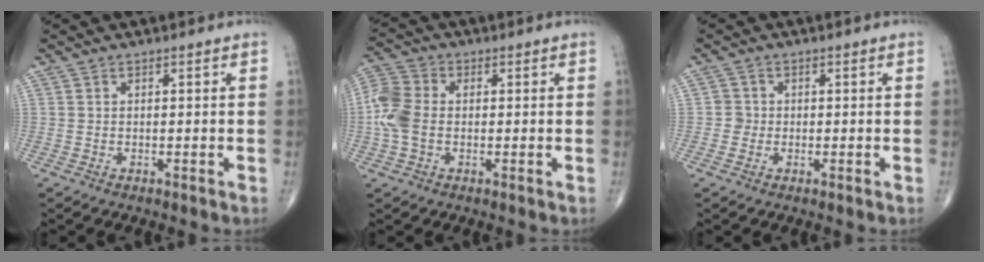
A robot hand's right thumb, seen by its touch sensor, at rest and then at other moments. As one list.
[{"total": 8.1, "force": [-0.5, 5.6, 5.9], "torque": [-0.150, 0.020, -0.017]}, {"total": 1.8, "force": [-0.3, 1.8, 0.2], "torque": [0.008, 0.008, -0.010]}]